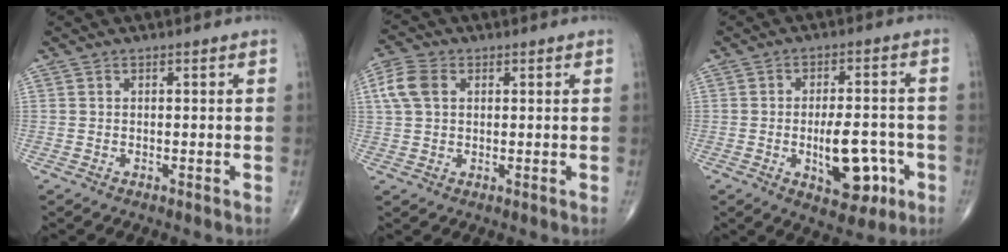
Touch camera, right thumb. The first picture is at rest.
{"total": 6.0, "force": [1.6, 4.1, 4.1], "torque": [-0.093, 0.012, 0.029]}
{"total": 10.9, "force": [-3.2, 5.2, 9.0], "torque": [-0.107, 0.014, -0.038]}